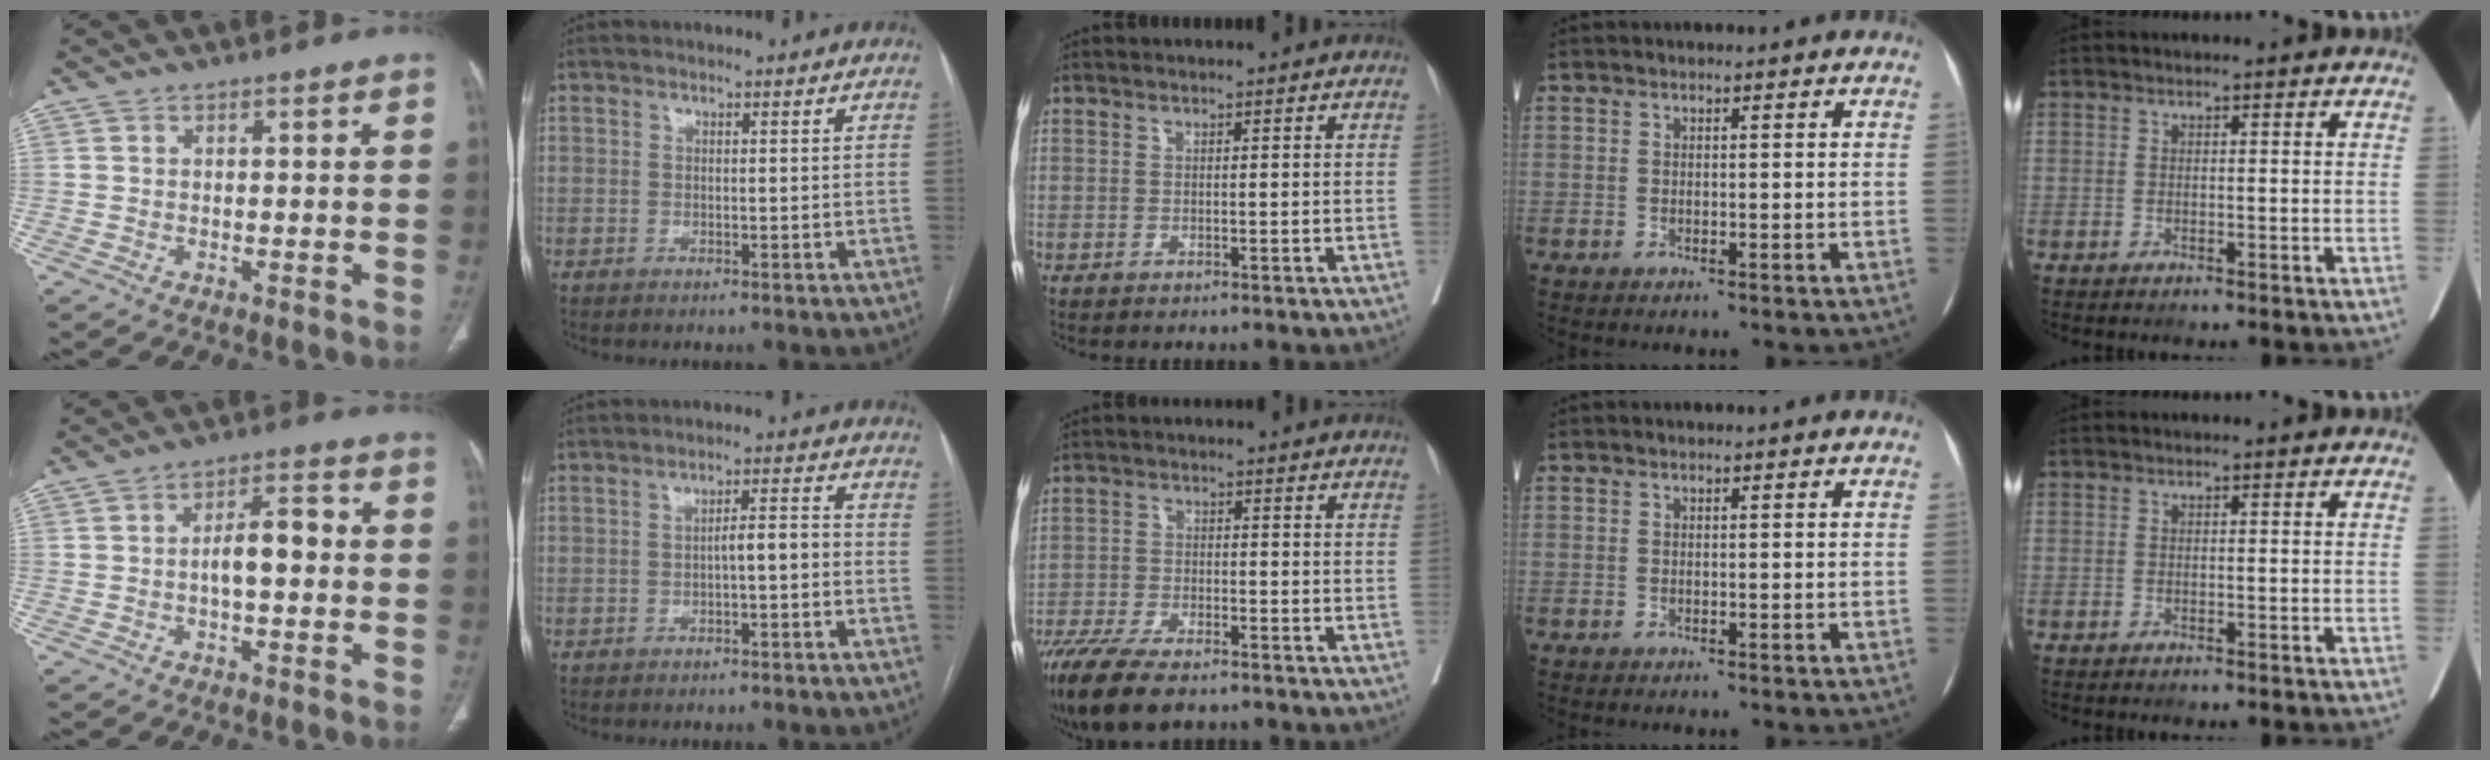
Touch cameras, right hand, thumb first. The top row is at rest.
{"thumb": {"total": 7.0, "force": [-0.4, 3.1, 6.3], "torque": [-0.096, 0.025, -0.014]}, "index": {"total": 3.6, "force": [-1.1, 0.9, 3.3], "torque": [-0.049, 0.017, -0.014]}, "middle": {"total": 11.0, "force": [-8.4, 2.9, 6.5], "torque": [-0.107, -0.020, -0.140]}}